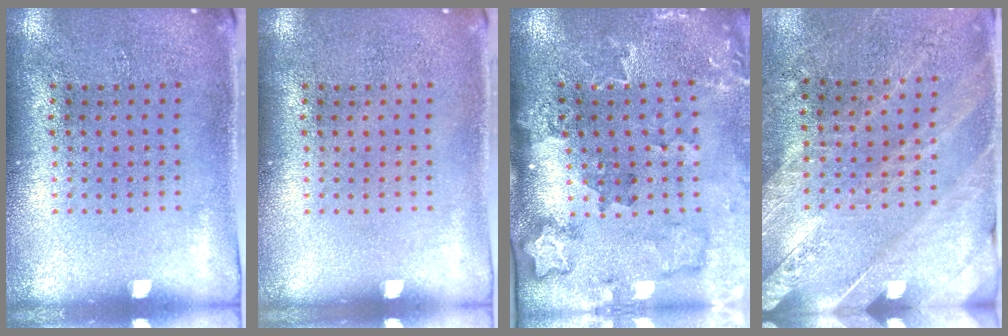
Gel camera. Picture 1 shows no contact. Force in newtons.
{"total": 0.0}
{"total": 2.0, "press": 1.9, "slide": 0.4}
{"total": 2.4, "press": 2.4, "slide": 0.6}